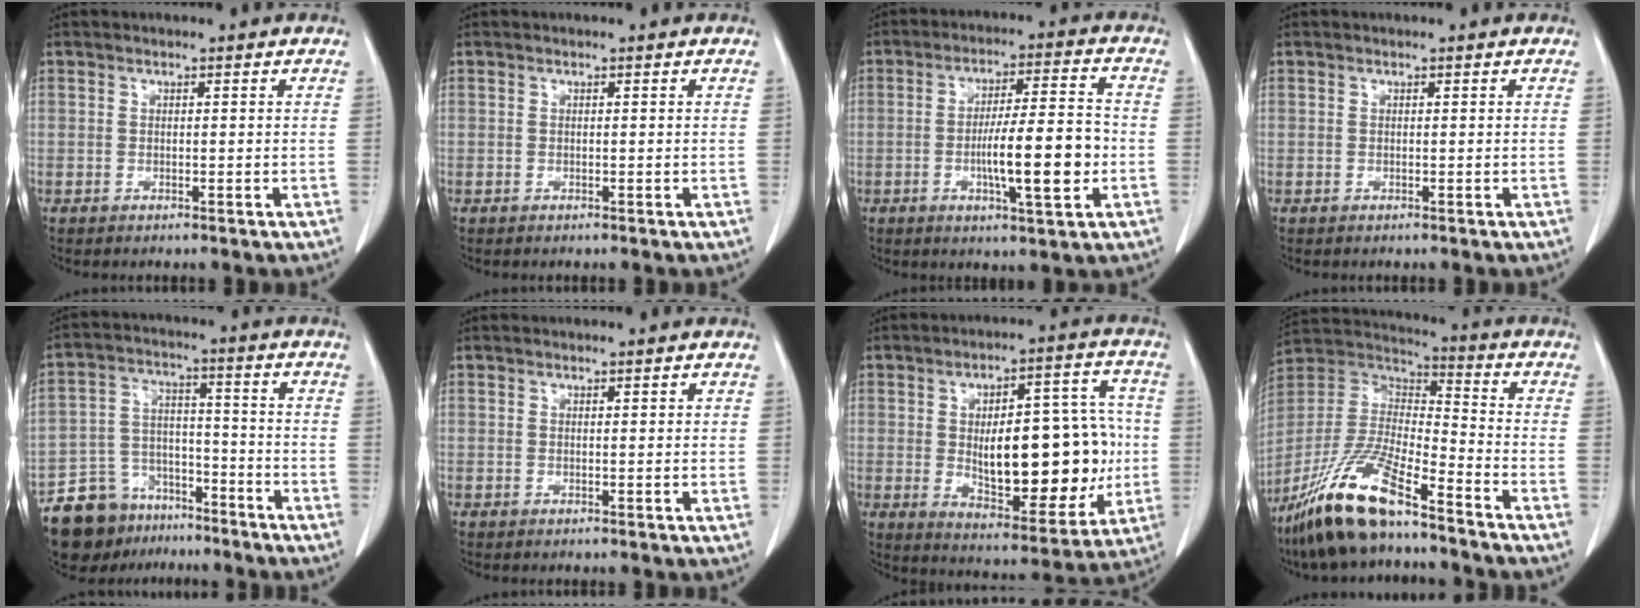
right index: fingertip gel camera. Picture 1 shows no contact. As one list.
[{"total": 0.0}, {"total": 11.3, "force": [-2.5, 1.3, 10.9], "torque": [-0.180, 0.002, -0.041]}, {"total": 0.0}, {"total": 12.2, "force": [-9.5, 7.1, 3.2], "torque": [-0.066, 0.032, -0.157]}, {"total": 0.7, "force": [0.3, 0.1, 0.6], "torque": [-0.012, 0.001, 0.005]}, {"total": 20.0, "force": [-1.1, 7.8, 18.4], "torque": [-0.266, 0.017, -0.001]}, {"total": 17.1, "force": [-12.2, 3.1, 11.6], "torque": [-0.250, -0.017, -0.228]}]